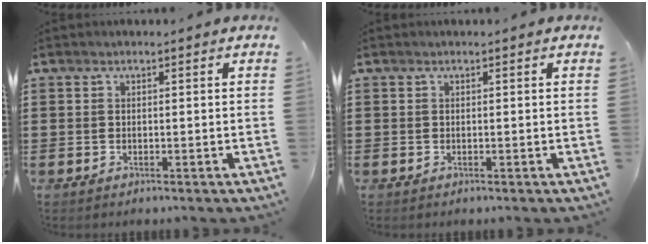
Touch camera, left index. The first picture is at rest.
{"total": 0.0}